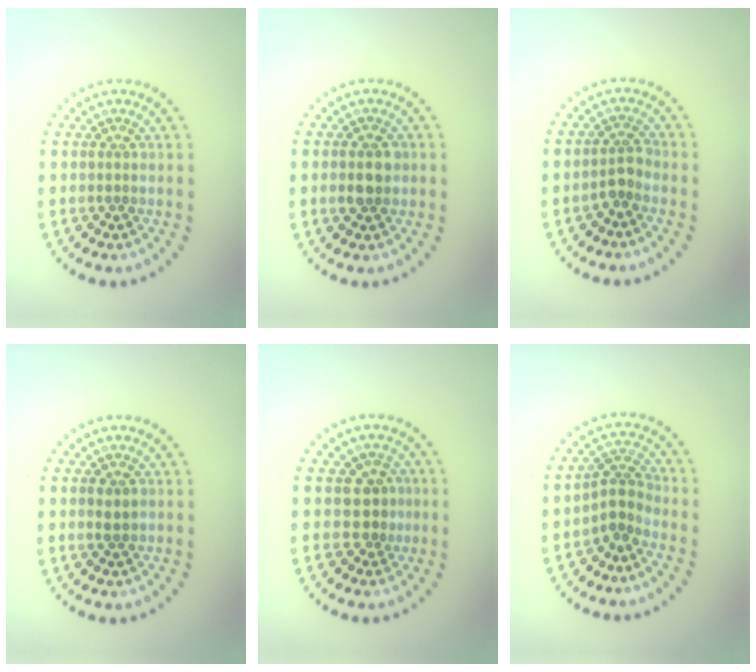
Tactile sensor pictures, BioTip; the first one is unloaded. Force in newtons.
{"total": 2.2, "press": 2.2, "slide": 0.2}
{"total": 1.8, "press": 1.3, "slide": 1.2}
{"total": 1.2, "press": 1.2, "slide": 0.1}
{"total": 2.5, "press": 2.2, "slide": 1.1}
{"total": 2.5, "press": 1.8, "slide": 1.7}